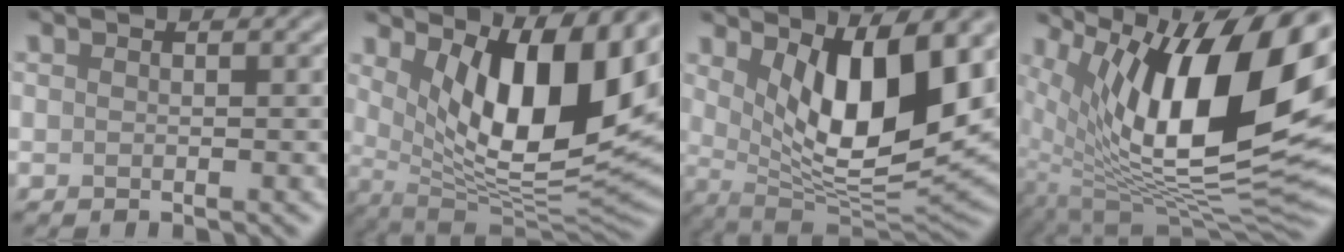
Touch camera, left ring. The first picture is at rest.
{"total": 11.3, "force": [3.9, 4.1, 9.8], "torque": [-0.152, -0.018, 0.069]}
{"total": 10.4, "force": [3.0, 3.8, 9.2], "torque": [-0.148, -0.023, 0.056]}
{"total": 16.7, "force": [5.4, 6.6, 14.4], "torque": [-0.229, 0.002, 0.093]}